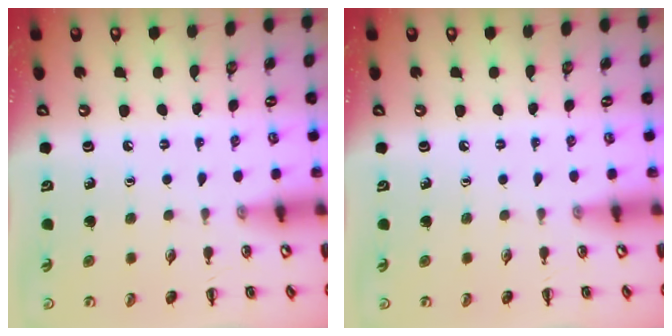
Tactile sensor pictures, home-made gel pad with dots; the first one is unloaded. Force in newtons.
{"total": 0.0}